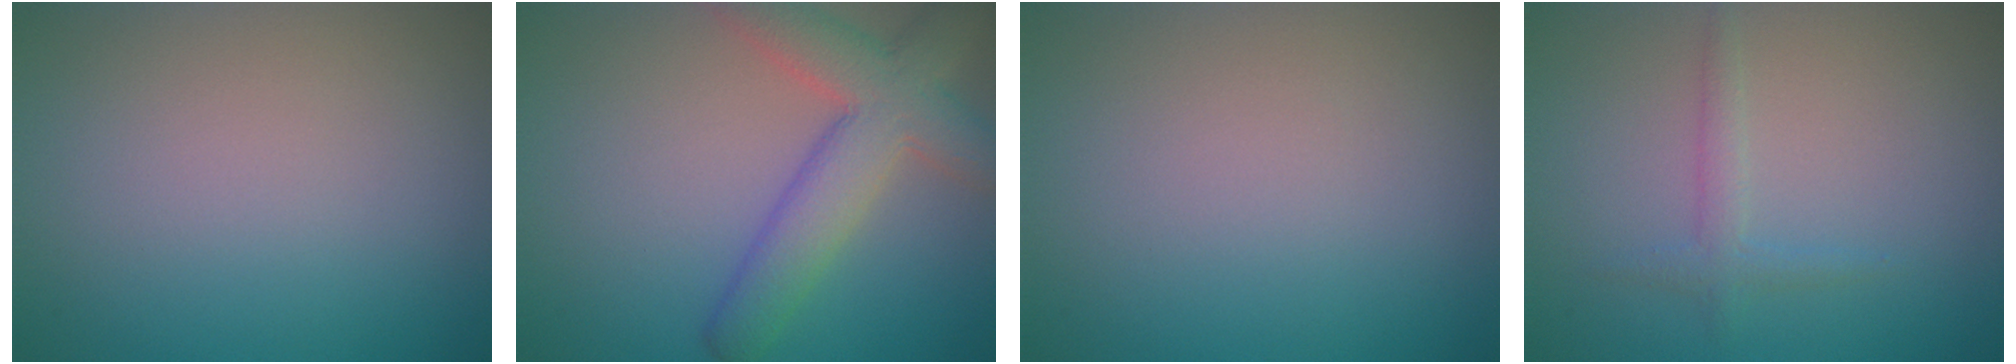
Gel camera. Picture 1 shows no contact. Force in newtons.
{"total": 6.6, "press": 6.5, "slide": 0.4}
{"total": 0.0}
{"total": 1.5, "press": 1.5, "slide": 0.0}